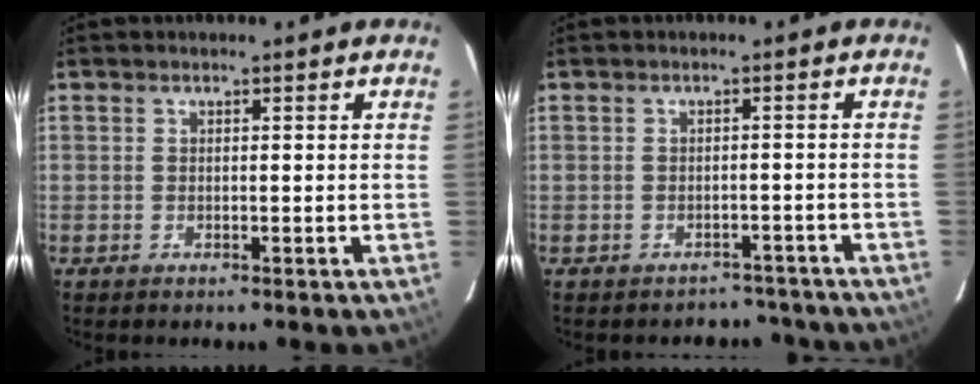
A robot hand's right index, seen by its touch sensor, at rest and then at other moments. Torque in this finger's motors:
{"motor_torque": [-0.18, -0.17, -0.06, -0.06]}